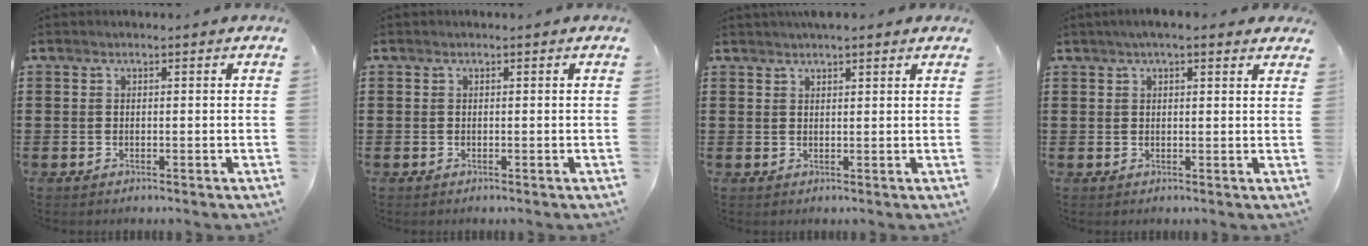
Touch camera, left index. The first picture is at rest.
{"total": 0.0}
{"total": 2.0, "force": [1.8, 0.5, 0.8], "torque": [-0.018, 0.006, 0.034]}
{"total": 3.1, "force": [2.2, 0.6, 2.0], "torque": [-0.045, 0.007, 0.040]}